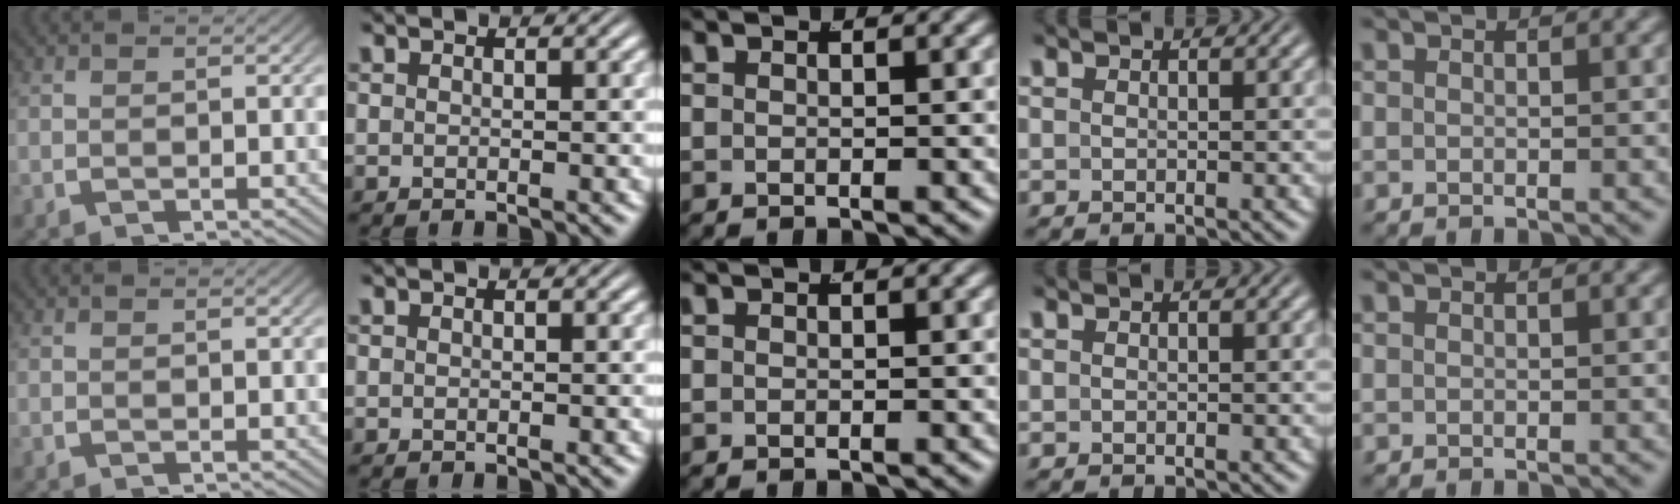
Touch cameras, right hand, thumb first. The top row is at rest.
{}